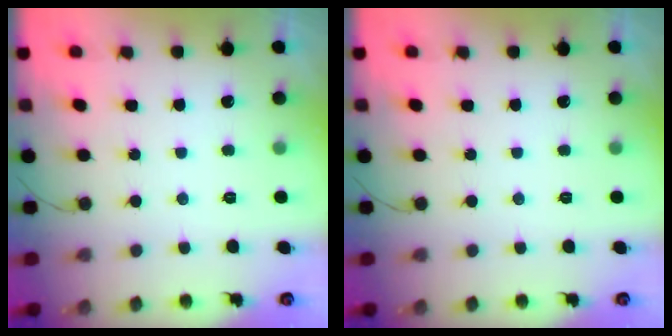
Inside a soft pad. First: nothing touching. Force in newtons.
{"total": 0.0}